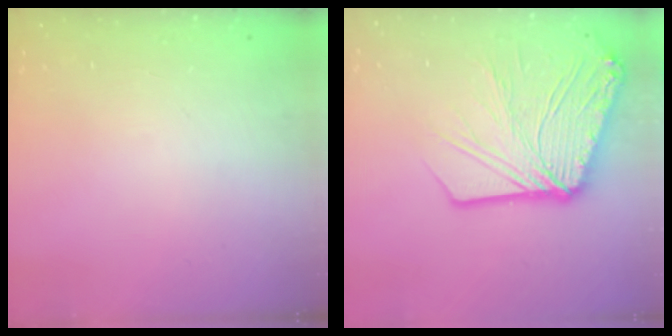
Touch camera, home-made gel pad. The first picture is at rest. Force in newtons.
{"total": 20.8, "press": 20.6, "slide": 2.7}